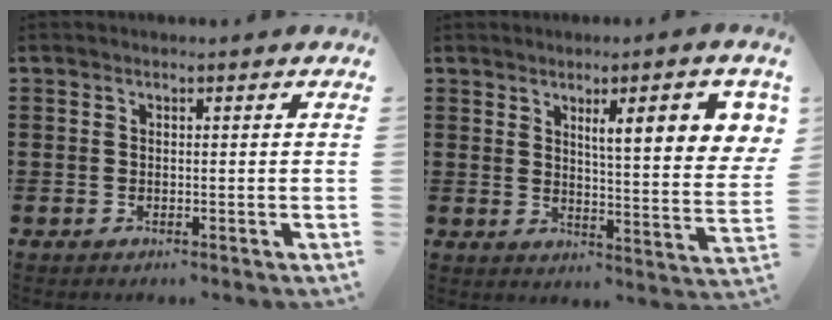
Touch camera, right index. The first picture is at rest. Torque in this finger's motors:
{"motor_torque": [1.53, 0.61, 0.65, 0.21]}